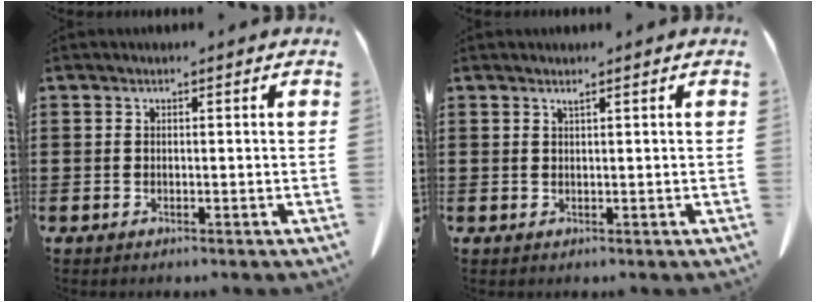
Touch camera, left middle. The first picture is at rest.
{"total": 0.8, "force": [0.5, -0.1, 0.5], "torque": [-0.010, -0.005, 0.012]}